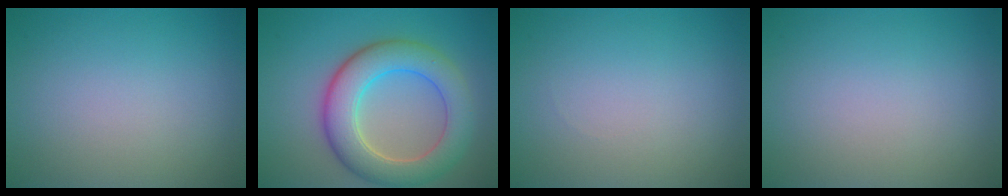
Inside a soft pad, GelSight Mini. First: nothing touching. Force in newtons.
{"total": 7.2, "press": 7.2, "slide": 0.5}
{"total": 0.0}
{"total": 0.0}